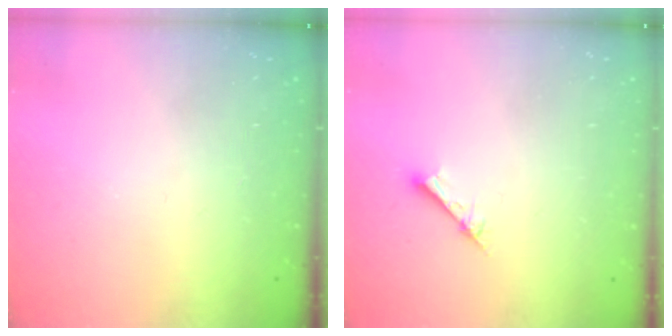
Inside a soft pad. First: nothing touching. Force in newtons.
{"total": 1.5, "press": 1.5, "slide": 0.1}